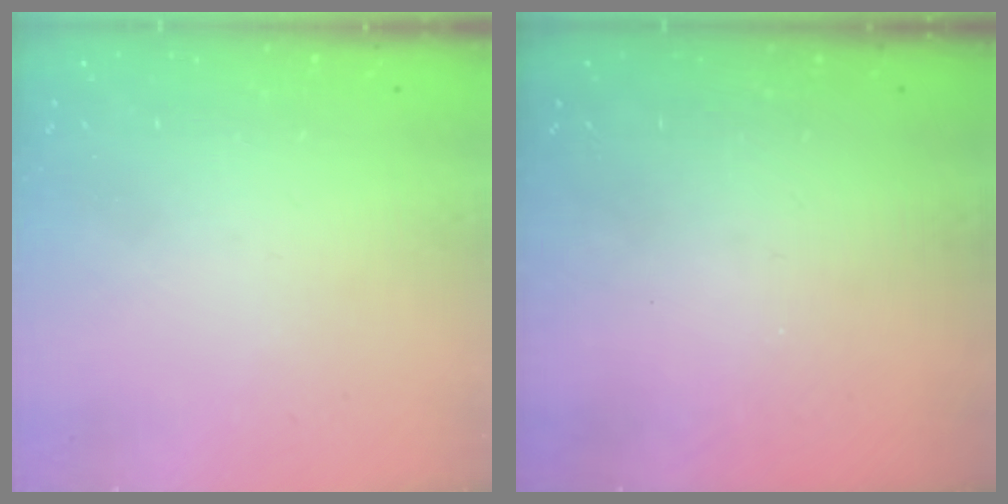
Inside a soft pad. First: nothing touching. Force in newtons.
{"total": 0.0}